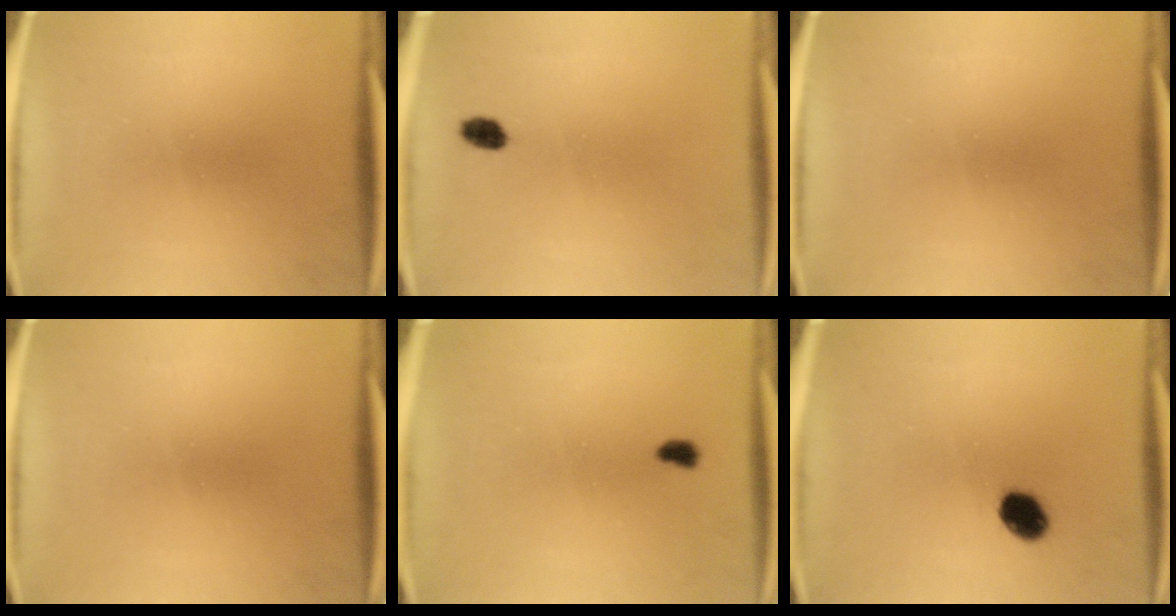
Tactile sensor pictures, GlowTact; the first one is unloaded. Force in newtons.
{"total": 2.1}
{"total": 0.0}
{"total": 0.0}
{"total": 1.3}
{"total": 5.7}